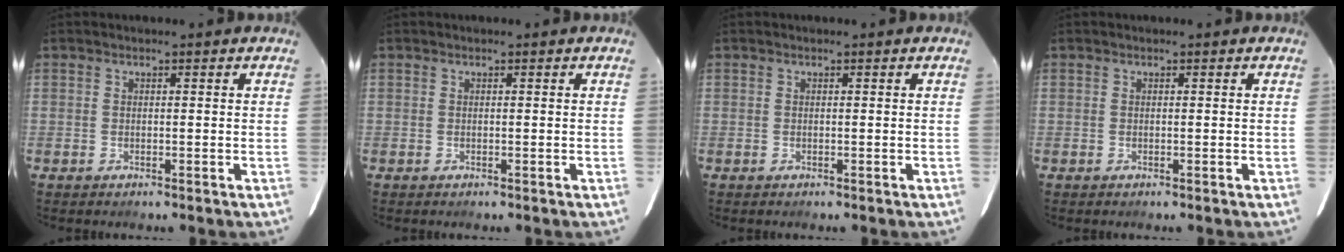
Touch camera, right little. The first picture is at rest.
{"total": 0.0}
{"total": 0.0}
{"total": 0.0}